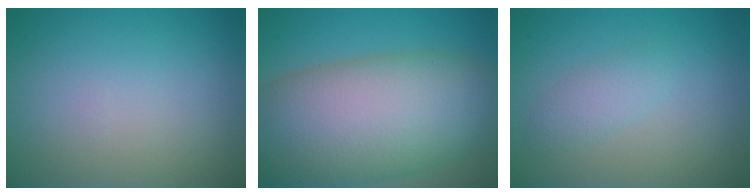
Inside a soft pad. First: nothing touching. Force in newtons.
{"total": 14.3, "press": 14.2, "slide": 0.7}
{"total": 1.6, "press": 1.6, "slide": 0.1}